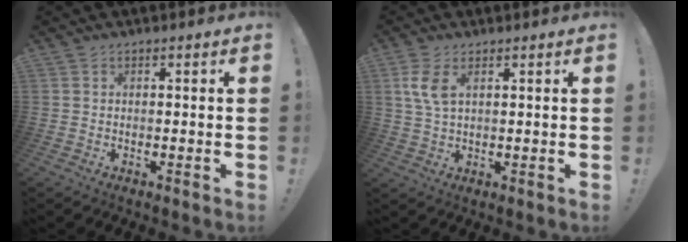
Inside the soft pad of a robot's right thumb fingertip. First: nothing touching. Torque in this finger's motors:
{"motor_torque": [0.22, 0.22, 0.62, -0.65, 0.12]}